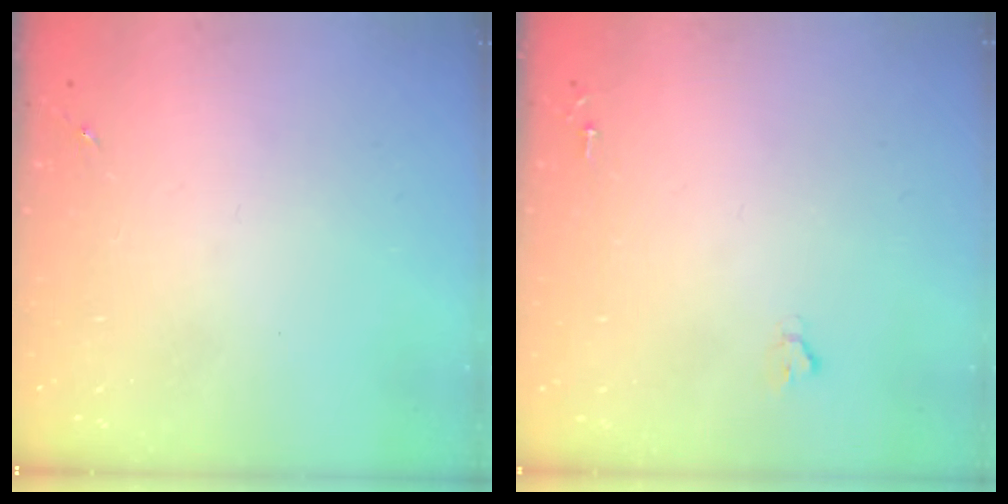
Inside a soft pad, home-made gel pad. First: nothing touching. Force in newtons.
{"total": 1.6, "press": 1.6, "slide": 0.2}